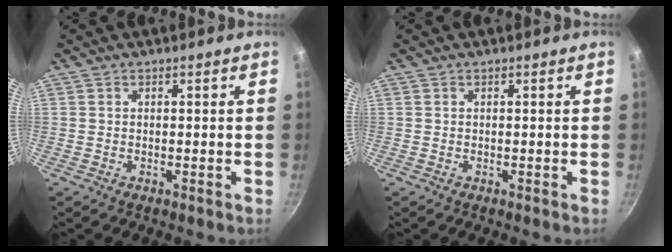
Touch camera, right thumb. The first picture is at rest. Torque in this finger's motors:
{"motor_torque": [0.00, 0.00, 0.00, 0.00, 0.00]}